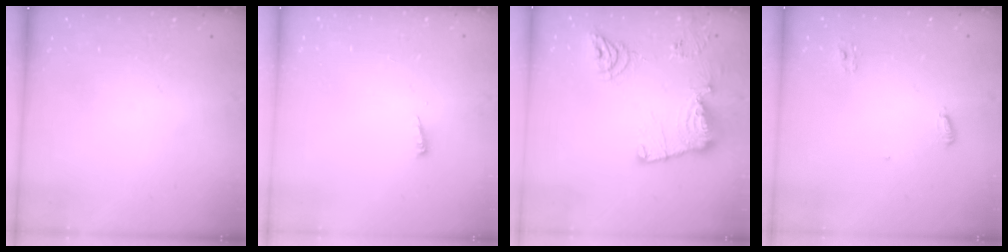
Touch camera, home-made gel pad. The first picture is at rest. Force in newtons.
{"total": 3.5, "press": 3.4, "slide": 0.3}
{"total": 16.6, "press": 16.5, "slide": 1.8}
{"total": 4.2, "press": 4.2, "slide": 0.3}